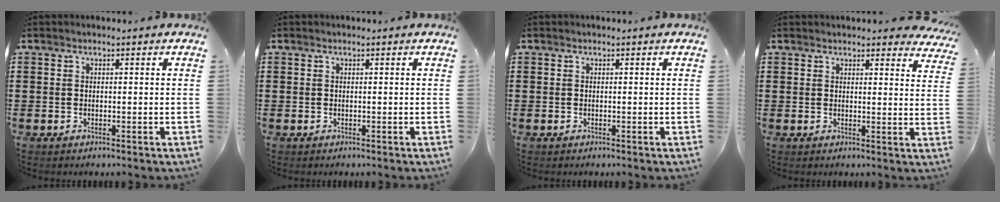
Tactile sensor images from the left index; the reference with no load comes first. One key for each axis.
{"total": 0.0}
{"total": 0.0}
{"total": 2.7, "fx": 2.6, "fy": 0.3, "fz": 0.6, "tx": -0.004, "ty": -0.013, "tz": 0.046}